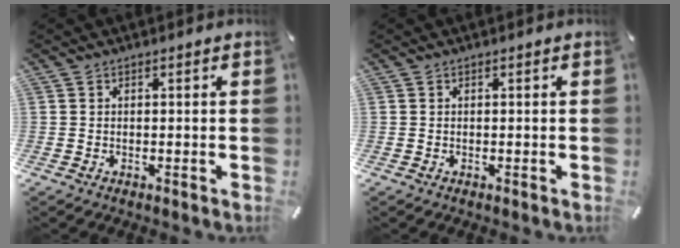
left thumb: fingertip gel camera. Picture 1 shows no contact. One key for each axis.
{"total": 0.0}